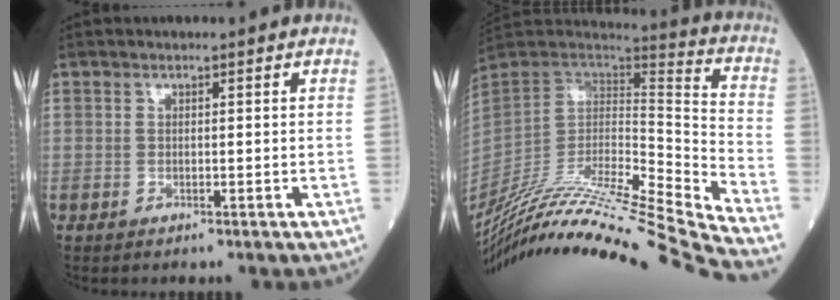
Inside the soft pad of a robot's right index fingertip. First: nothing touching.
{"total": 32.7, "force": [-29.0, -1.9, 14.9], "torque": [-0.219, -0.059, -0.461]}